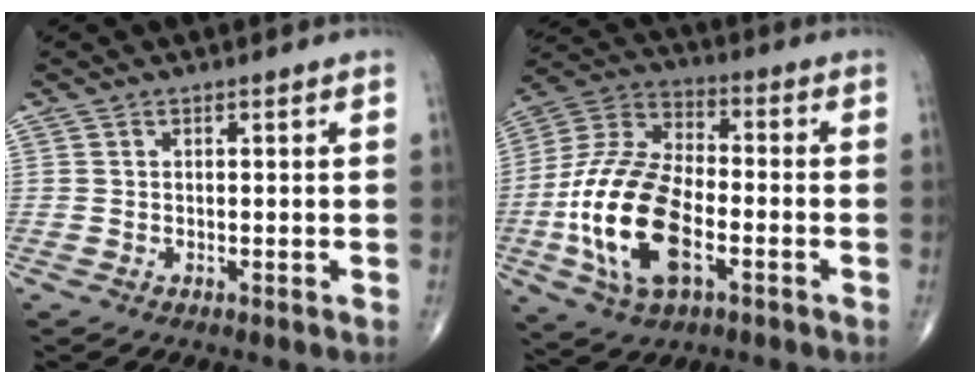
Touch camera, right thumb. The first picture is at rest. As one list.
[{"total": 20.3, "force": [-5.4, 10.6, 16.4], "torque": [-0.332, 0.021, -0.100]}]